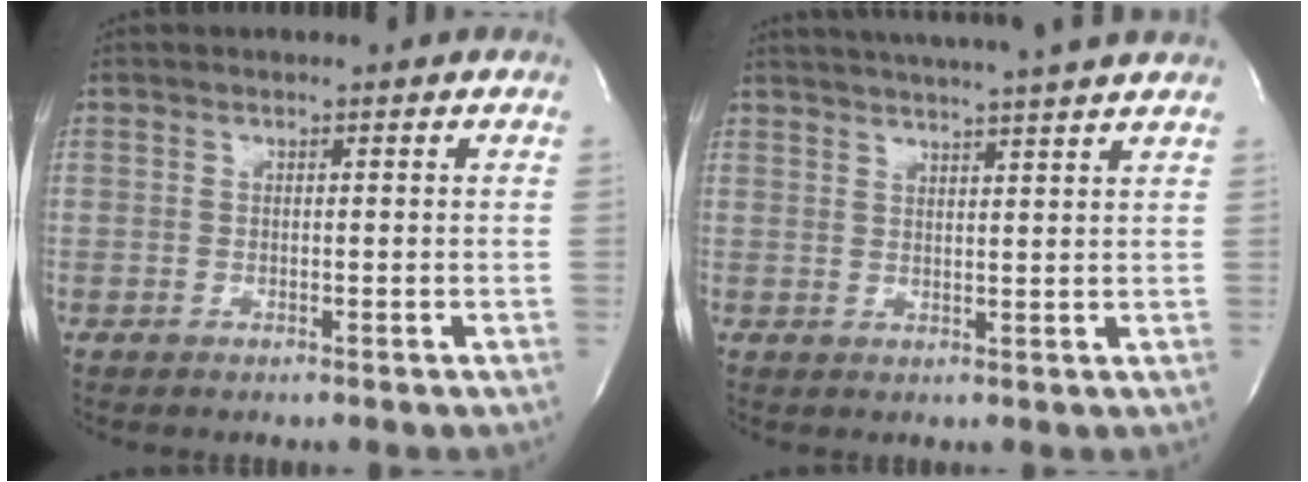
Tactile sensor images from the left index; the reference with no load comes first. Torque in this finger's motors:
{"motor_torque": [-0.08, -0.06, 0.41, 0.11]}